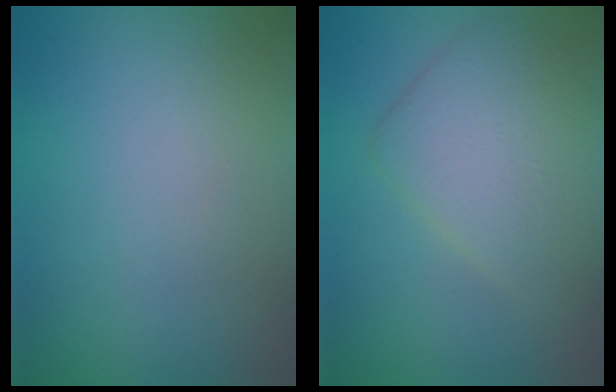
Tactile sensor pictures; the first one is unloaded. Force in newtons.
{"total": 4.9, "press": 4.9, "slide": 0.1}